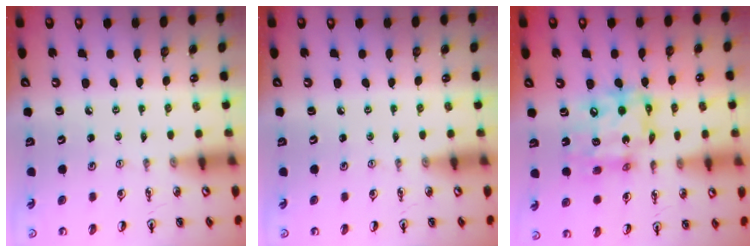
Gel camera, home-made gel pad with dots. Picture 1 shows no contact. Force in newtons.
{"total": 0.0}
{"total": 13.5, "press": 13.5, "slide": 1.2}